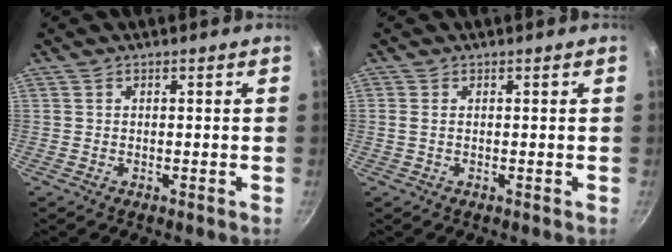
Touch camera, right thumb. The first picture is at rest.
{"total": 0.9, "force": [0.1, 0.5, 0.8], "torque": [-0.019, 0.000, 0.000]}